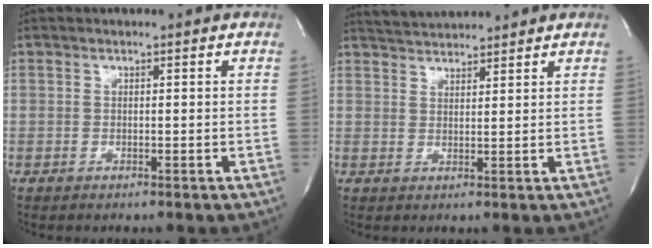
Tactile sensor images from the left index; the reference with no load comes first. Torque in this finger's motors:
{"motor_torque": [-0.17, -0.32, 0.15, 0.10]}